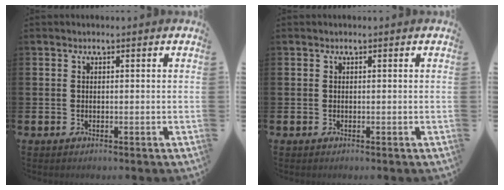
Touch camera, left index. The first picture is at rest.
{"total": 0.0}